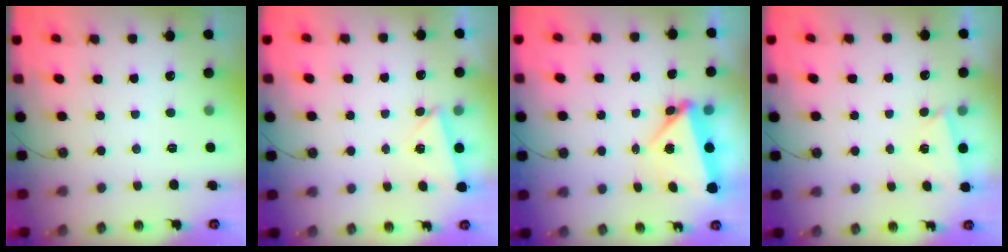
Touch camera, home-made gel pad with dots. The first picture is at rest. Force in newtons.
{"total": 3.1, "press": 2.4, "slide": 2.0}
{"total": 5.6, "press": 5.6, "slide": 0.8}
{"total": 1.2, "press": 1.1, "slide": 0.5}